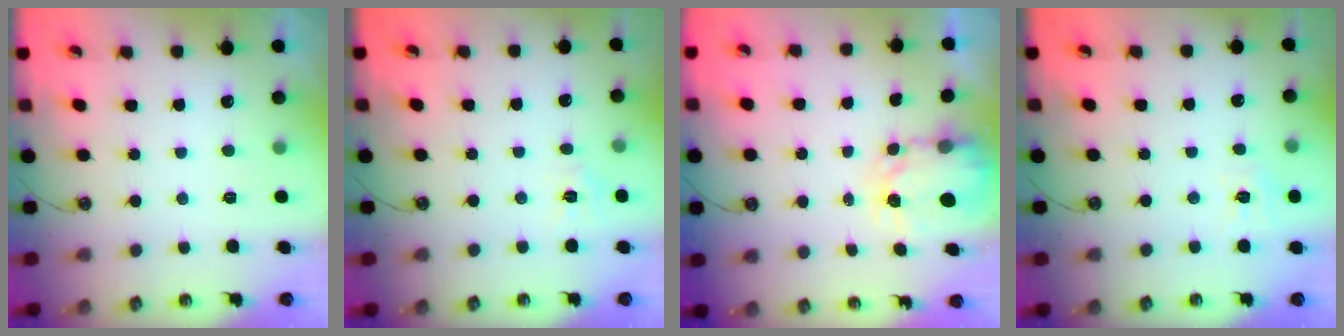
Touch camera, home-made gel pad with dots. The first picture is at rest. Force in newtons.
{"total": 3.9, "press": 3.9, "slide": 0.5}
{"total": 3.9, "press": 3.9, "slide": 0.3}
{"total": 6.1, "press": 6.0, "slide": 0.6}